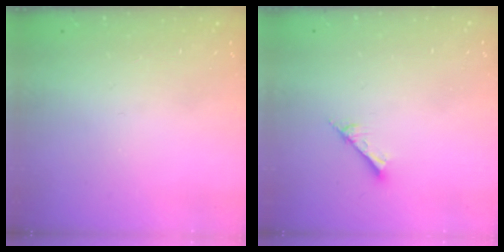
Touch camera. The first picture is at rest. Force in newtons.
{"total": 2.6, "press": 2.6, "slide": 0.1}